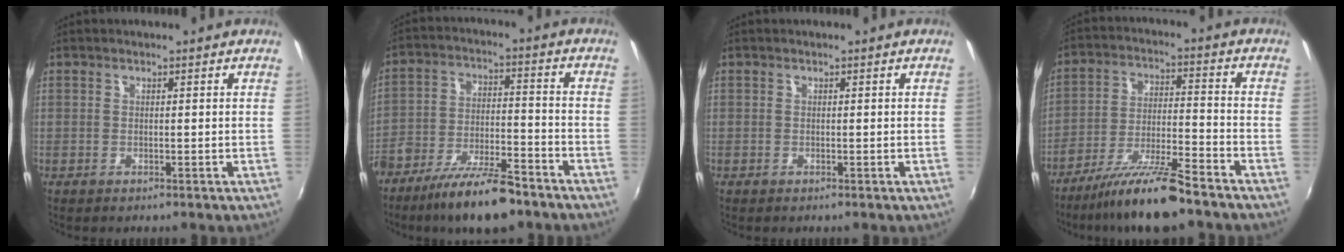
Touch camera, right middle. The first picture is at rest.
{"total": 13.5, "force": [-10.0, 4.0, 8.2], "torque": [-0.161, -0.011, -0.172]}
{"total": 0.0}
{"total": 12.2, "force": [-10.0, 0.8, 6.9], "torque": [-0.143, -0.010, -0.177]}